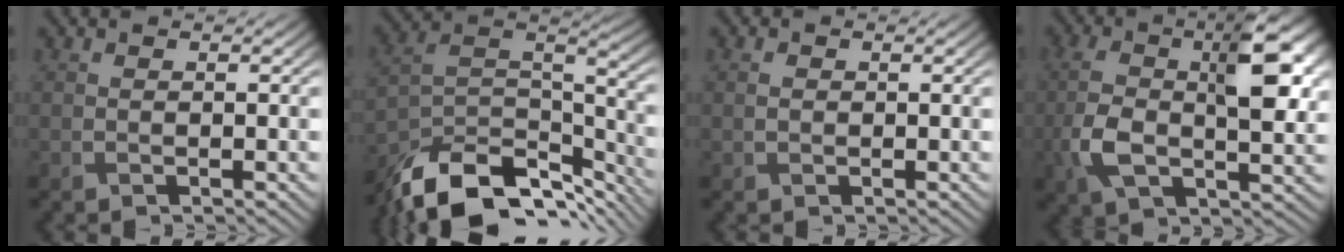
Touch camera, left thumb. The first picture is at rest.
{"total": 15.1, "force": [-11.6, 6.3, 7.4], "torque": [-0.182, -0.021, -0.185]}
{"total": 1.0, "force": [0.1, 0.9, 0.4], "torque": [-0.011, 0.001, 0.001]}
{"total": 10.6, "force": [0.2, 5.3, 9.2], "torque": [-0.197, -0.007, 0.008]}